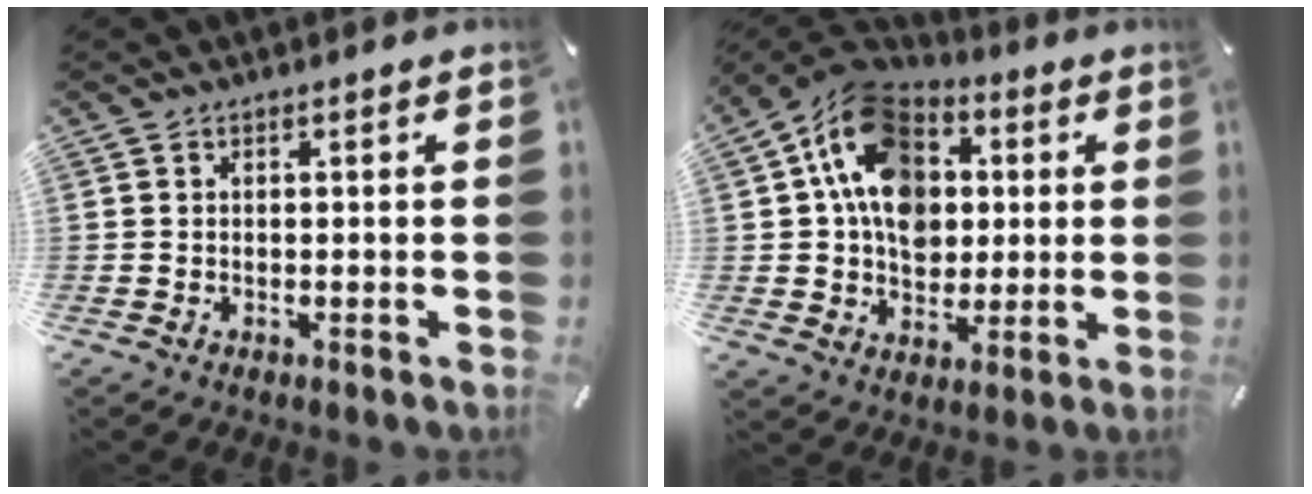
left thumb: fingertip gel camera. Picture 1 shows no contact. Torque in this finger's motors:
{"motor_torque": [2.27, 2.74, 1.76, -1.01, 0.46]}